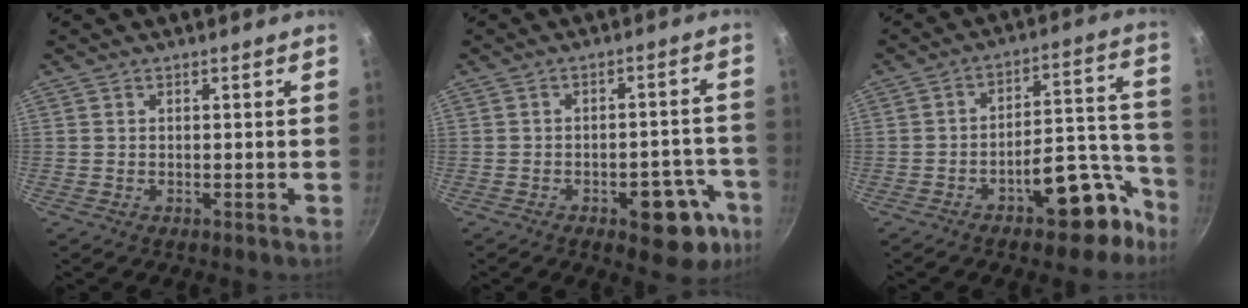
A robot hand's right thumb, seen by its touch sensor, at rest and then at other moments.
{"total": 11.8, "force": [-5.7, 5.6, 8.7], "torque": [-0.048, 0.039, -0.067]}
{"total": 13.9, "force": [-8.2, 6.2, 9.4], "torque": [-0.063, 0.094, -0.114]}